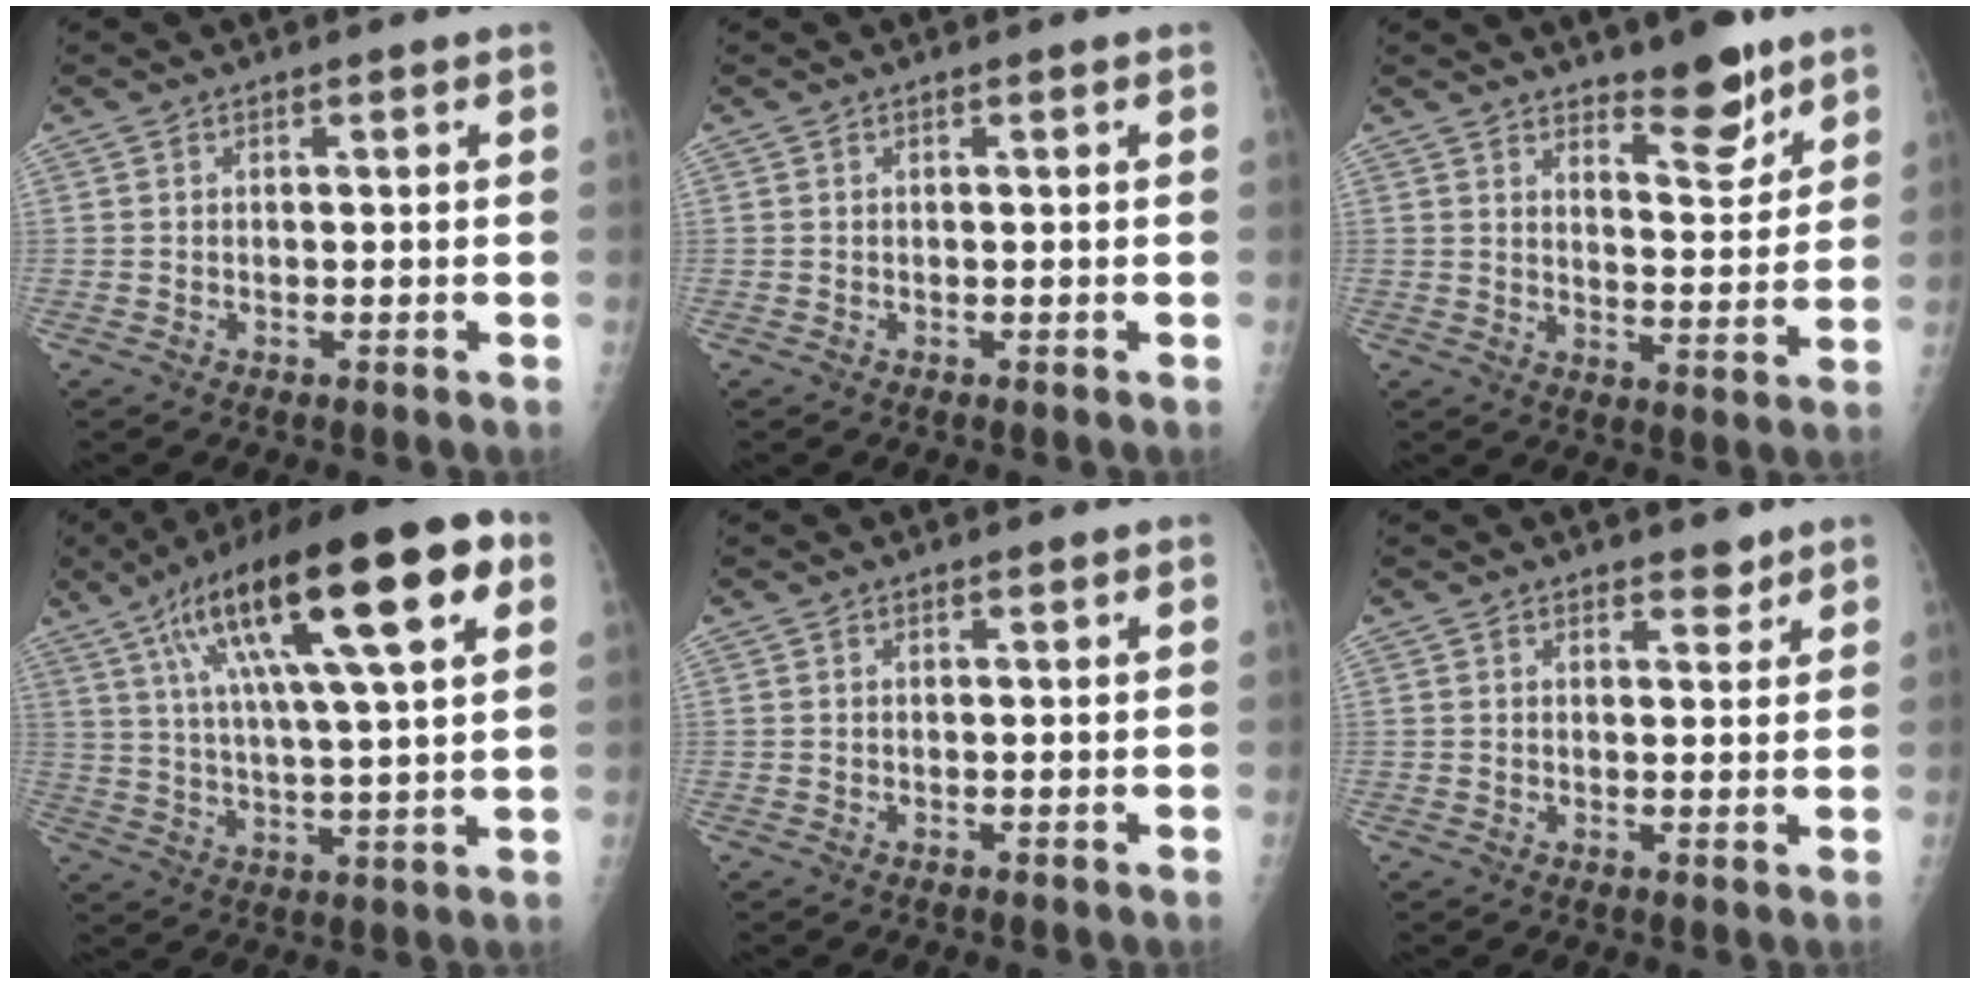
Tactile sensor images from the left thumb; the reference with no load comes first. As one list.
[{"total": 0.0}, {"total": 8.3, "force": [6.1, 2.7, 4.9], "torque": [-0.049, -0.051, 0.095]}, {"total": 24.4, "force": [9.9, 5.7, 21.5], "torque": [-0.355, 0.013, 0.156]}, {"total": 0.0}, {"total": 2.5, "force": [2.0, 1.2, 0.8], "torque": [0.005, -0.013, 0.025]}]